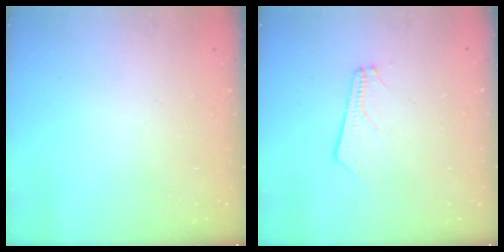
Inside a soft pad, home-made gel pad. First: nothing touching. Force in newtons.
{"total": 2.7, "press": 2.7, "slide": 0.4}